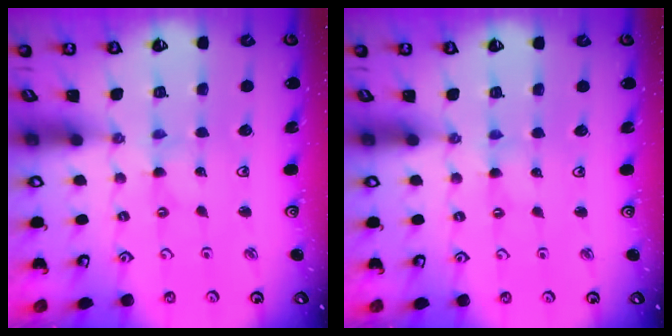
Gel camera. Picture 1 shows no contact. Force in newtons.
{"total": 0.8, "press": 0.7, "slide": 0.2}